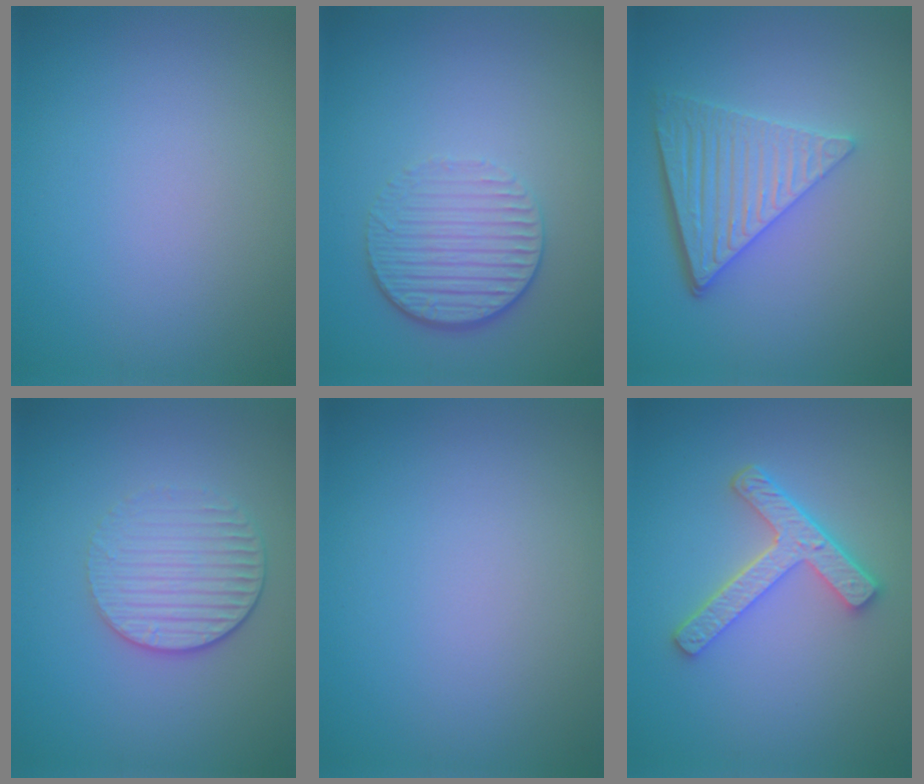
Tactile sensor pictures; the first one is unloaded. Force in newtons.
{"total": 3.6, "press": 2.6, "slide": 2.5}
{"total": 5.8, "press": 4.4, "slide": 3.8}
{"total": 3.3, "press": 2.7, "slide": 1.9}
{"total": 0.0}
{"total": 4.4, "press": 3.4, "slide": 2.8}